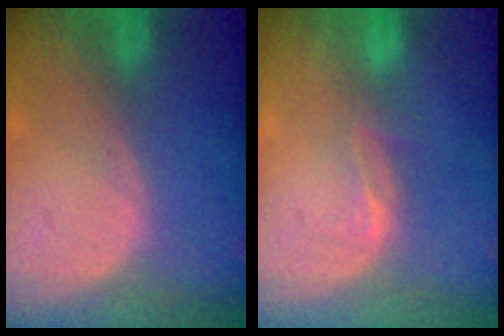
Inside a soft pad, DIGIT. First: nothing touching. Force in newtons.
{"total": 2.6, "press": 2.0, "slide": 1.6}